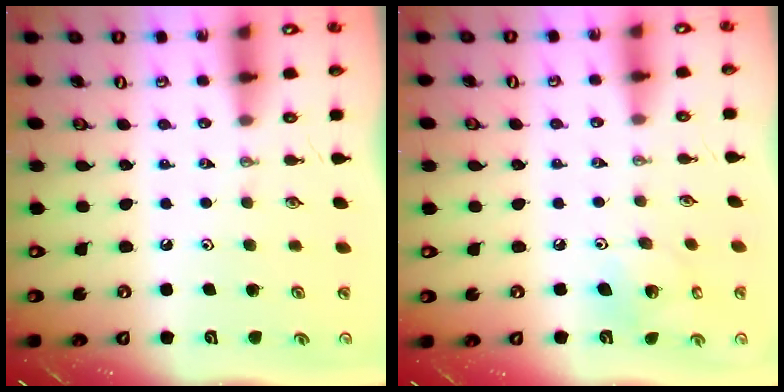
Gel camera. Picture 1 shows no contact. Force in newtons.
{"total": 7.9, "press": 7.9, "slide": 0.1}